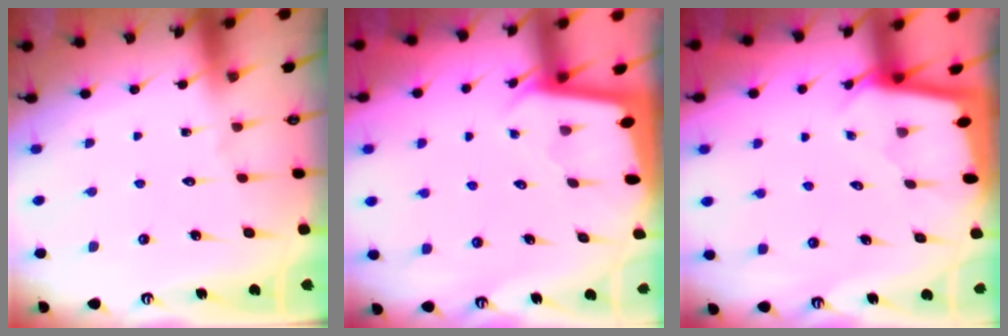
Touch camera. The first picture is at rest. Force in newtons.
{"total": 2.1, "press": 2.1, "slide": 0.1}
{"total": 2.1, "press": 2.1, "slide": 0.2}